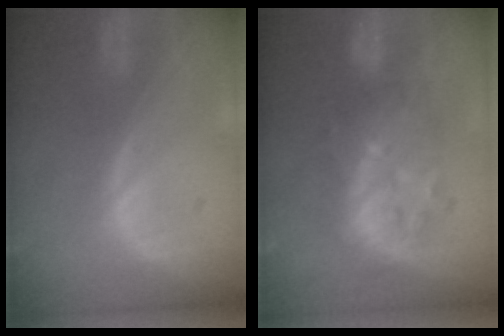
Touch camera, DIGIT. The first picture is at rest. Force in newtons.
{"total": 7.8, "press": 7.5, "slide": 2.1}